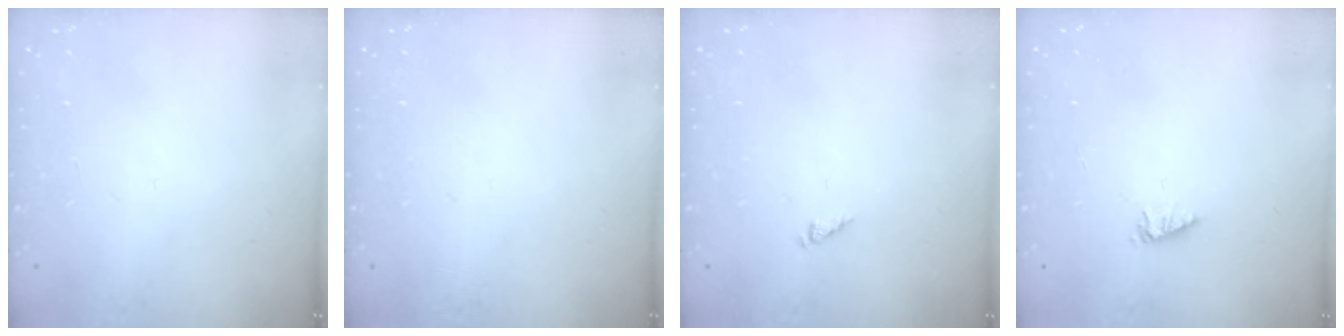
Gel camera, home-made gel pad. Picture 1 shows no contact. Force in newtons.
{"total": 0.0}
{"total": 0.0}
{"total": 1.3, "press": 1.3, "slide": 0.1}